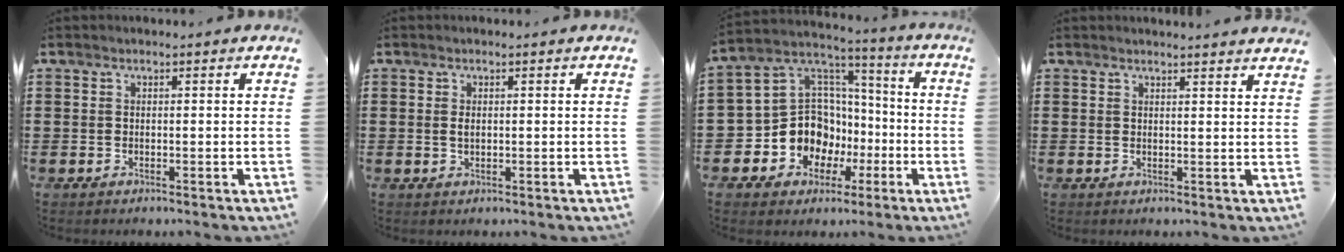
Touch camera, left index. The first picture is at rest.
{"total": 1.1, "force": [0.2, 0.5, 1.0], "torque": [-0.022, 0.003, 0.002]}
{"total": 12.5, "force": [-4.2, 10.9, 4.3], "torque": [-0.128, 0.008, -0.071]}
{"total": 1.9, "force": [1.8, -0.4, 0.4], "torque": [-0.010, -0.002, 0.035]}